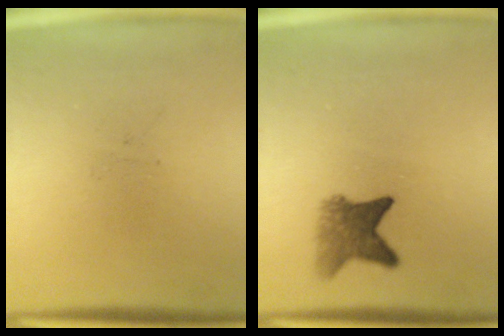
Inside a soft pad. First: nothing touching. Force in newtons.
{"total": 4.5}